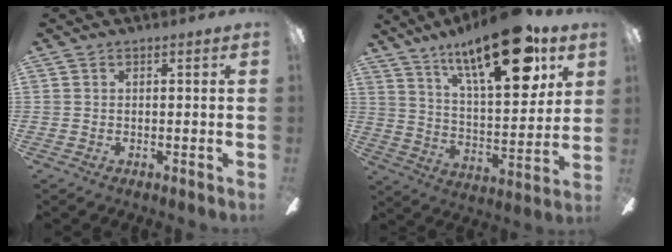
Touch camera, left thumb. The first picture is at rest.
{"total": 23.5, "force": [14.4, 8.2, 16.7], "torque": [-0.258, -0.073, 0.231]}